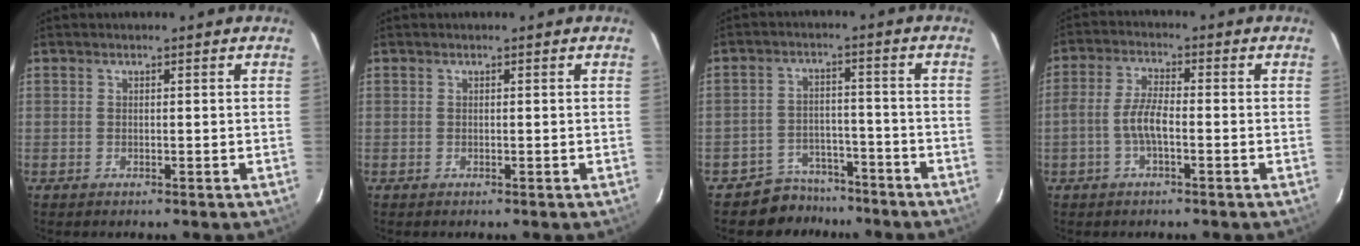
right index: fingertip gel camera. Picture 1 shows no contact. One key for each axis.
{"total": 0.0}
{"total": 7.4, "fx": -6.1, "fy": 4.1, "fz": 0.0, "tx": -0.015, "ty": 0.026, "tz": -0.091}
{"total": 5.1, "fx": -1.6, "fy": 1.4, "fz": 4.6, "tx": -0.100, "ty": 0.010, "tz": -0.033}